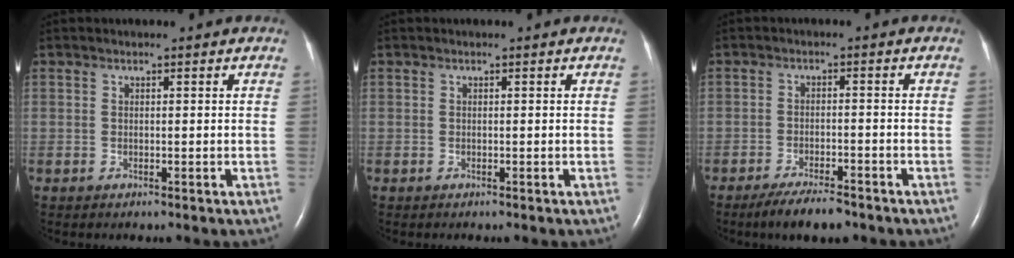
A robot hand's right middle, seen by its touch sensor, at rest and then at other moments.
{"total": 0.0}
{"total": 5.9, "force": [-4.7, 1.2, 3.3], "torque": [-0.061, -0.010, -0.079]}